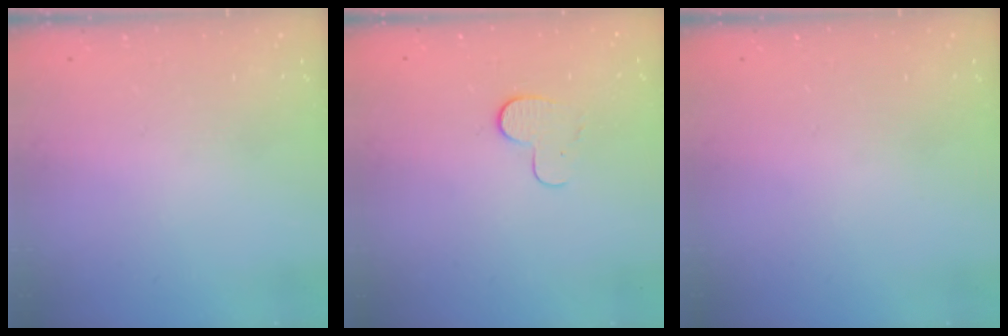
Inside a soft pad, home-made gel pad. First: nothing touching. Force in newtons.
{"total": 6.3, "press": 6.3, "slide": 0.5}
{"total": 0.0}